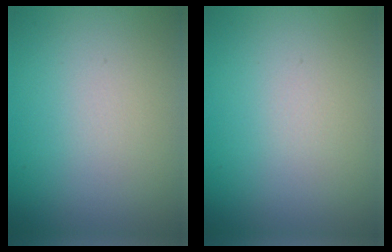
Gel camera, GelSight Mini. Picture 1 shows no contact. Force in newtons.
{"total": 0.0}